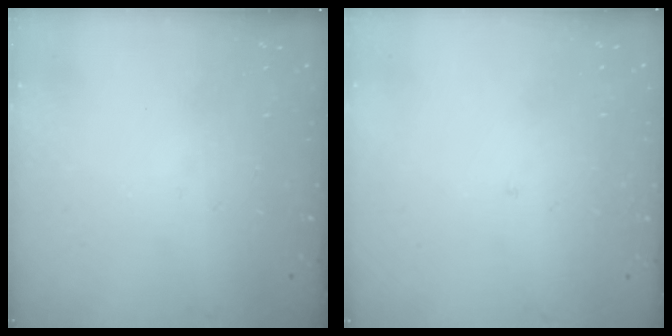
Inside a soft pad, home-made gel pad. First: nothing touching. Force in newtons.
{"total": 2.0, "press": 2.0, "slide": 0.2}